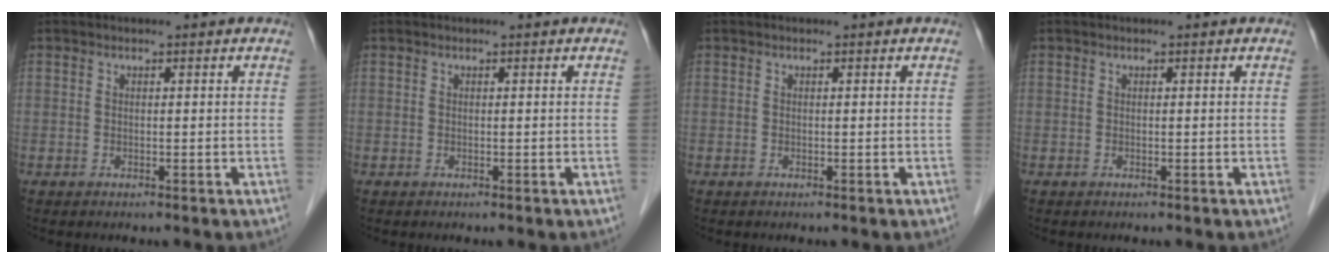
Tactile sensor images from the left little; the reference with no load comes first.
{"total": 0.0}
{"total": 0.0}
{"total": 0.0}